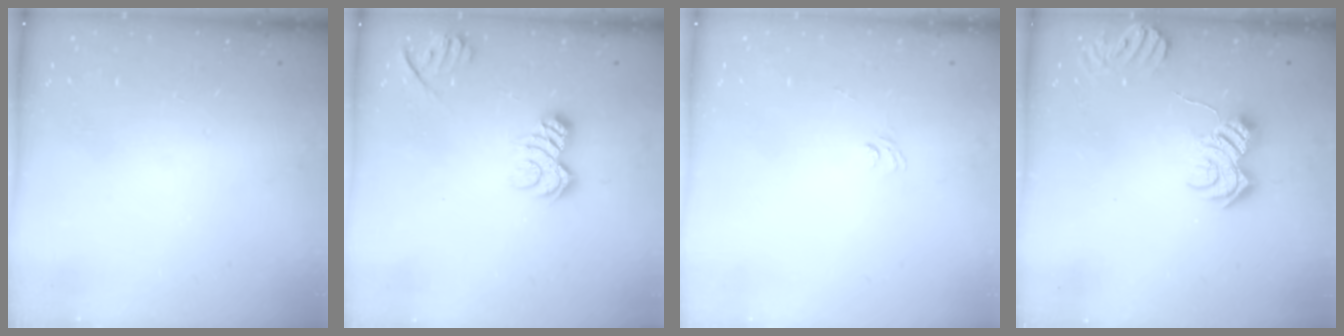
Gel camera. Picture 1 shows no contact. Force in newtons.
{"total": 9.3, "press": 9.3, "slide": 0.3}
{"total": 2.4, "press": 2.1, "slide": 1.1}
{"total": 9.4, "press": 9.4, "slide": 0.6}